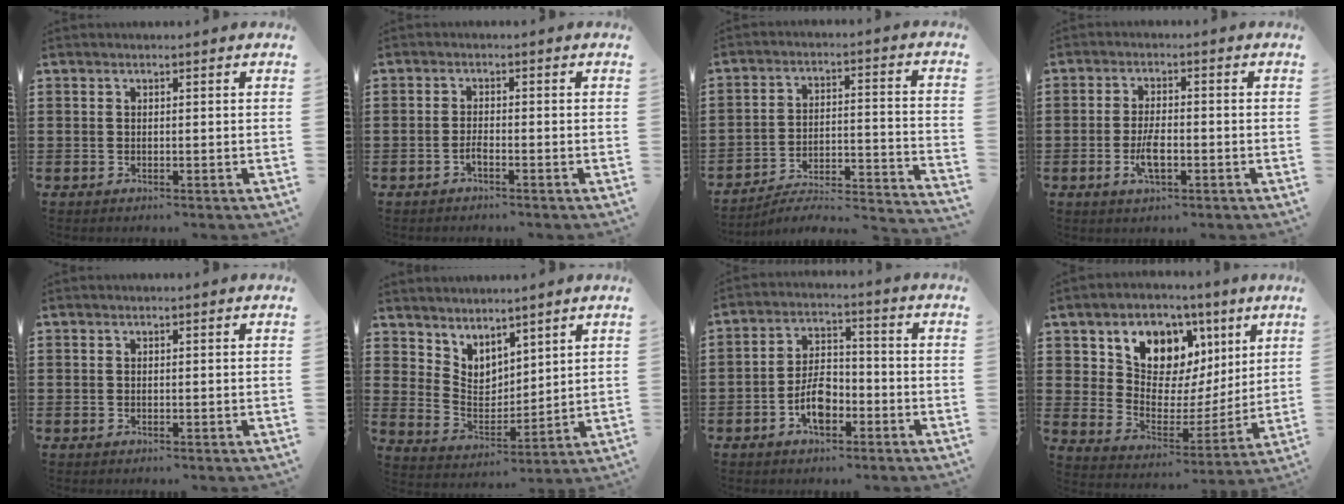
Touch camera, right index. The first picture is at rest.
{"total": 1.4, "force": [-0.9, 0.3, 1.0], "torque": [-0.022, -0.004, -0.016]}
{"total": 3.4, "force": [-3.1, 0.3, 1.4], "torque": [-0.035, -0.020, -0.071]}
{"total": 4.6, "force": [-1.5, 1.7, 4.0], "torque": [-0.083, 0.000, -0.028]}
{"total": 0.0}
{"total": 4.8, "force": [4.0, 2.4, -0.6], "torque": [-0.024, -0.042, 0.075]}
{"total": 6.7, "force": [-2.8, 3.5, 4.9], "torque": [-0.103, 0.005, -0.053]}
{"total": 8.8, "force": [5.3, 6.4, 3.0], "torque": [-0.091, -0.048, 0.092]}